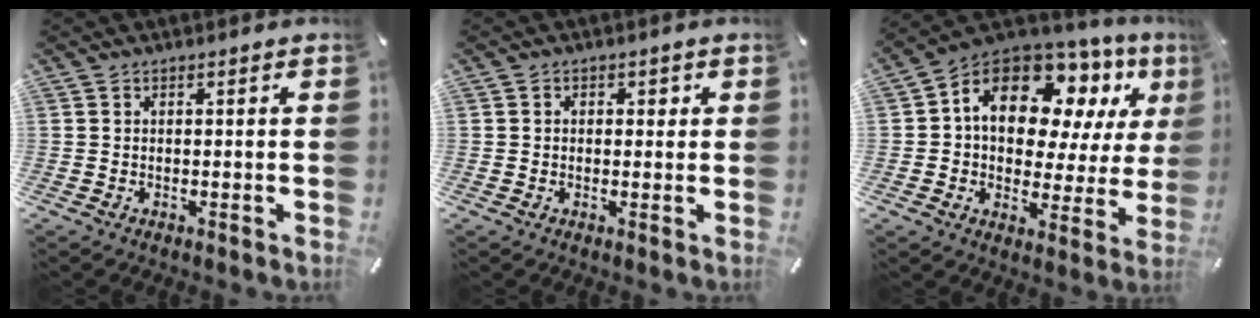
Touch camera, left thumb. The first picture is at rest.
{"total": 1.6, "force": [0.0, 1.4, 0.7], "torque": [0.002, 0.001, -0.007]}
{"total": 15.5, "force": [7.8, 10.2, 8.8], "torque": [-0.148, -0.044, 0.138]}